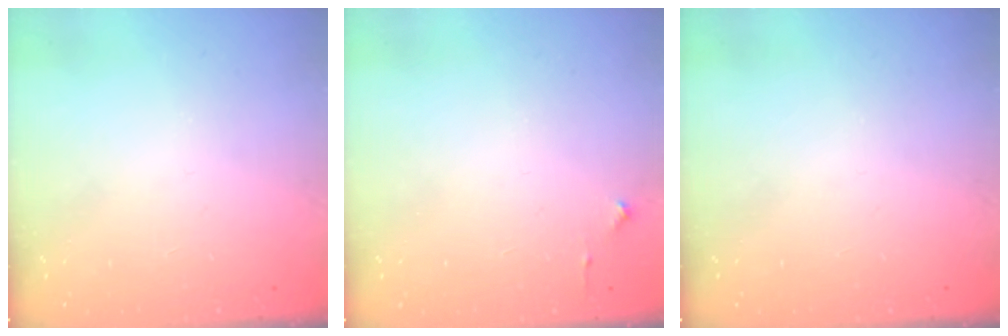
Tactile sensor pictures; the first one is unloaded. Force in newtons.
{"total": 2.7, "press": 2.6, "slide": 0.4}
{"total": 0.0}